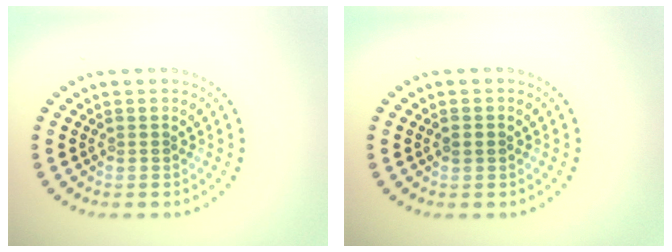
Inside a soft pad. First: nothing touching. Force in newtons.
{"total": 1.0, "press": 1.0, "slide": 0.1}